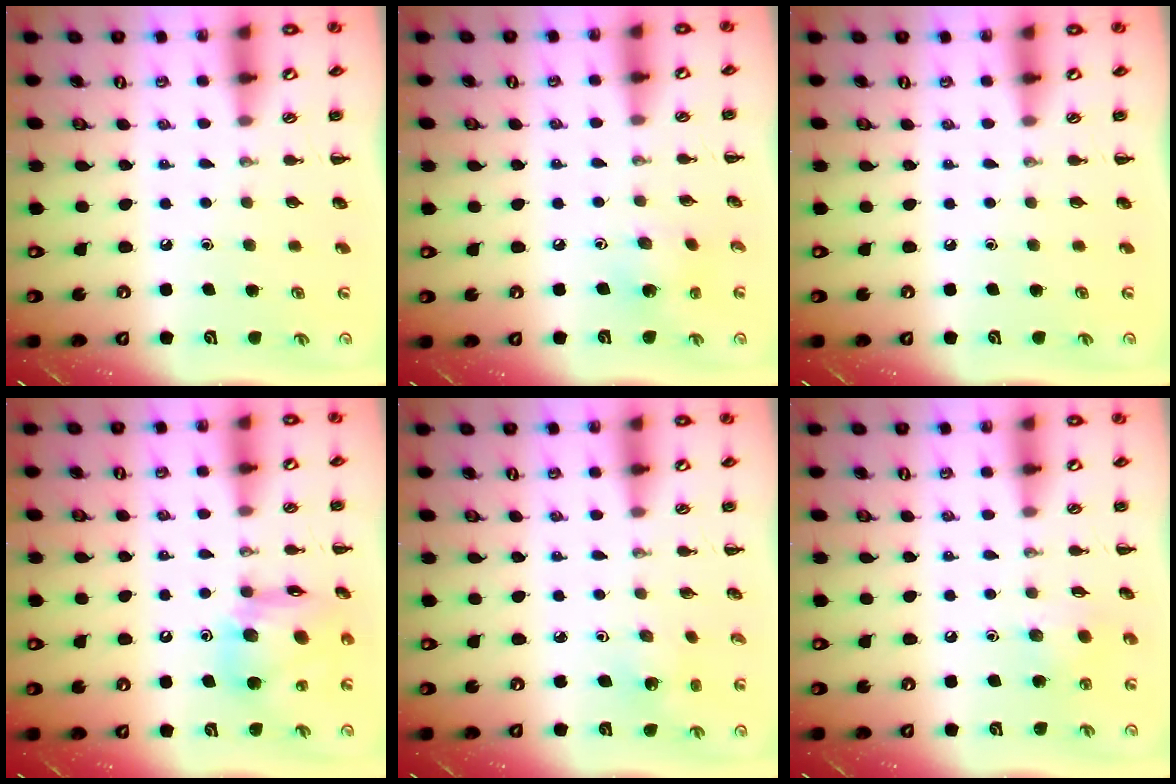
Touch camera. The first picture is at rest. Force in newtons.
{"total": 3.3, "press": 3.2, "slide": 0.6}
{"total": 0.0}
{"total": 14.6, "press": 14.1, "slide": 3.8}
{"total": 1.5, "press": 1.4, "slide": 0.5}
{"total": 3.9, "press": 3.8, "slide": 0.7}